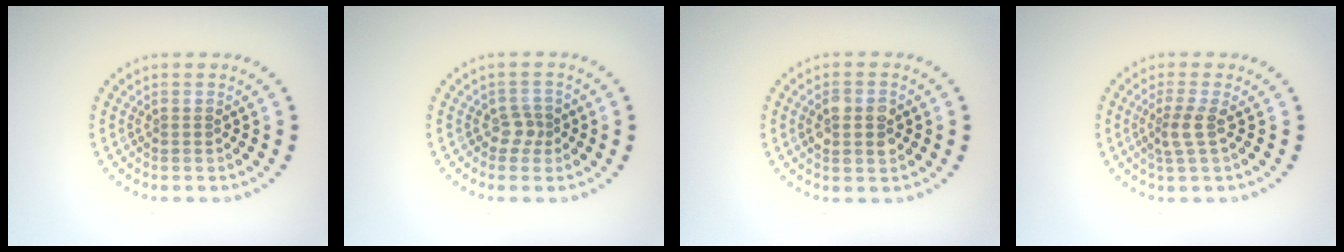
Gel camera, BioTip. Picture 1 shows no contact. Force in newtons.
{"total": 1.6, "press": 1.2, "slide": 1.0}
{"total": 2.8, "press": 2.8, "slide": 0.2}
{"total": 2.0, "press": 1.6, "slide": 1.2}